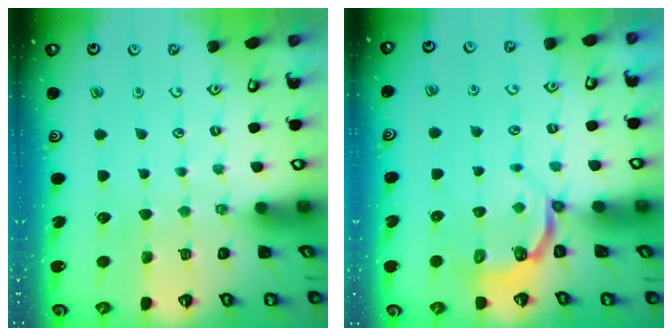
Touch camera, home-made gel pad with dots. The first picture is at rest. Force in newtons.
{"total": 4.0, "press": 3.2, "slide": 2.4}